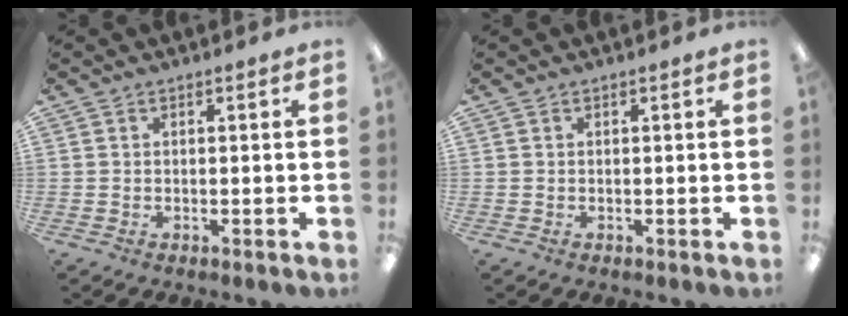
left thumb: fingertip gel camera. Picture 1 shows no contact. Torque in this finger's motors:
{"motor_torque": [0.02, 0.02, 0.07, -0.20, 0.00]}